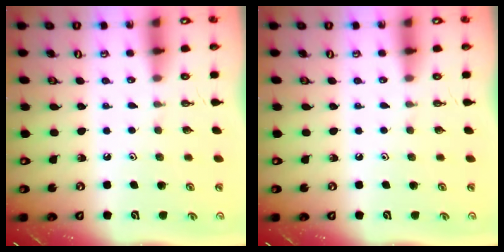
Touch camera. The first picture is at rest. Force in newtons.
{"total": 0.0}